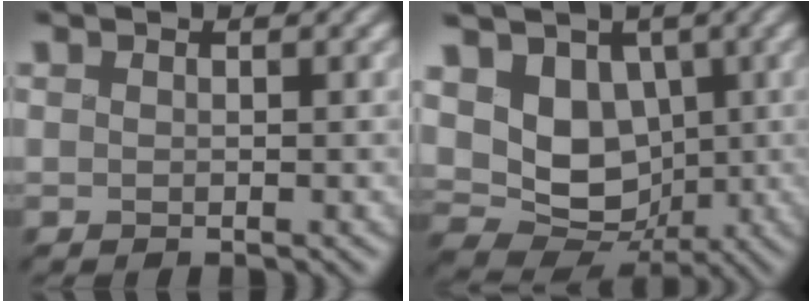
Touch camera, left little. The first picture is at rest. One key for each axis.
{"total": 9.4, "fx": 1.1, "fy": 7.5, "fz": 5.5, "tx": -0.116, "ty": 0.007, "tz": 0.022}